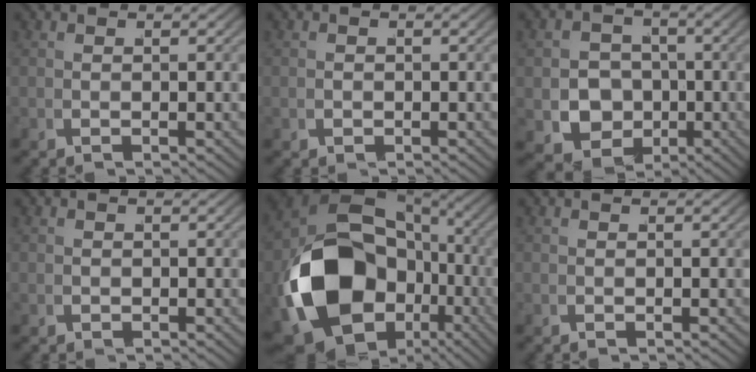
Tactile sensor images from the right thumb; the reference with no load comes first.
{"total": 0.6, "force": [-0.1, 0.6, 0.0], "torque": [-0.003, -0.005, 0.001]}
{"total": 10.2, "force": [-3.4, 8.8, 3.8], "torque": [-0.074, -0.055, -0.041]}
{"total": 0.0}
{"total": 20.7, "force": [-2.7, 14.3, 14.6], "torque": [-0.342, -0.089, 0.000]}
{"total": 0.0}